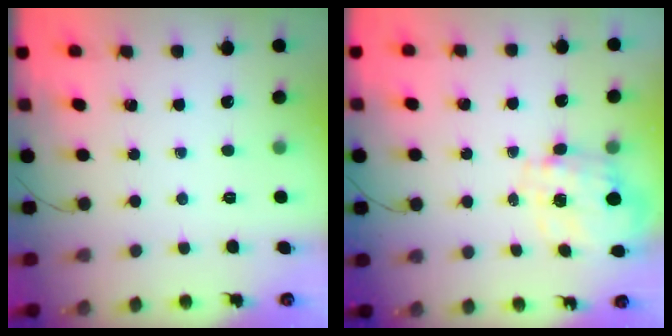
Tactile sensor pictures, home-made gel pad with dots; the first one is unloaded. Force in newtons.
{"total": 2.6, "press": 2.4, "slide": 1.0}